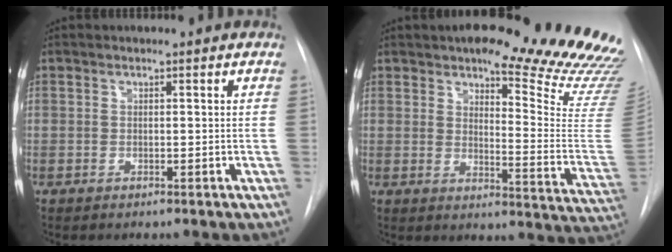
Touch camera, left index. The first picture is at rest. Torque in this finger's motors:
{"motor_torque": [0.61, -0.81, 0.12, 0.04]}